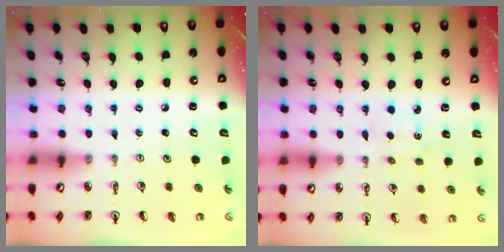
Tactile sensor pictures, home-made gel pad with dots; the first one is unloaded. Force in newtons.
{"total": 3.5, "press": 3.5, "slide": 0.4}